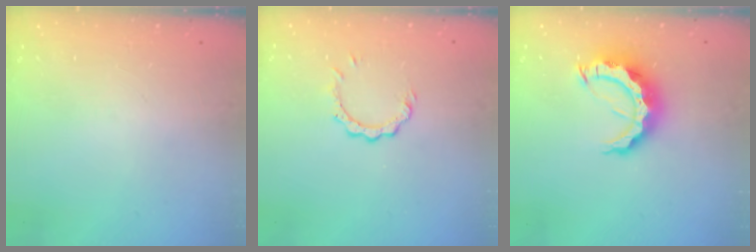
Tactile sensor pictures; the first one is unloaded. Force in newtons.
{"total": 3.5, "press": 3.5, "slide": 0.4}
{"total": 10.4, "press": 10.4, "slide": 1.2}